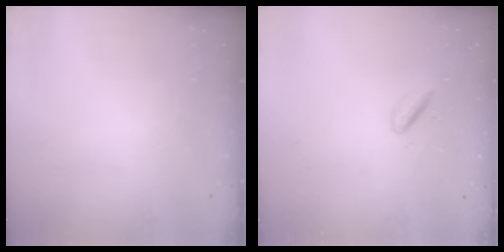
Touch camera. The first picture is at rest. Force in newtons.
{"total": 2.5, "press": 2.4, "slide": 0.8}